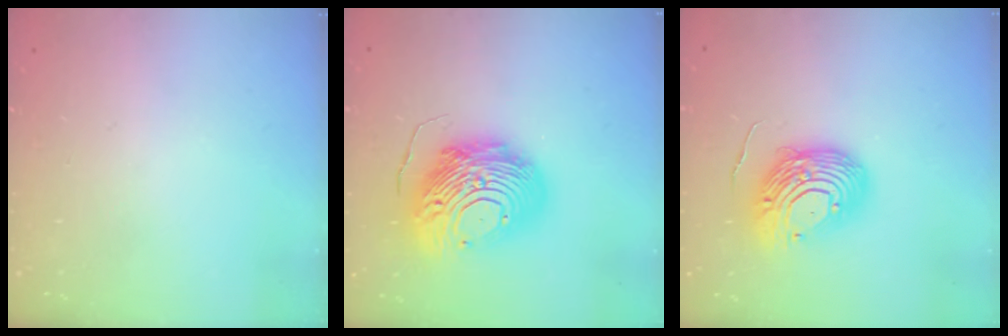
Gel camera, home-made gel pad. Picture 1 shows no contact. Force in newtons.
{"total": 19.8, "press": 19.7, "slide": 1.9}
{"total": 14.3, "press": 14.2, "slide": 1.4}